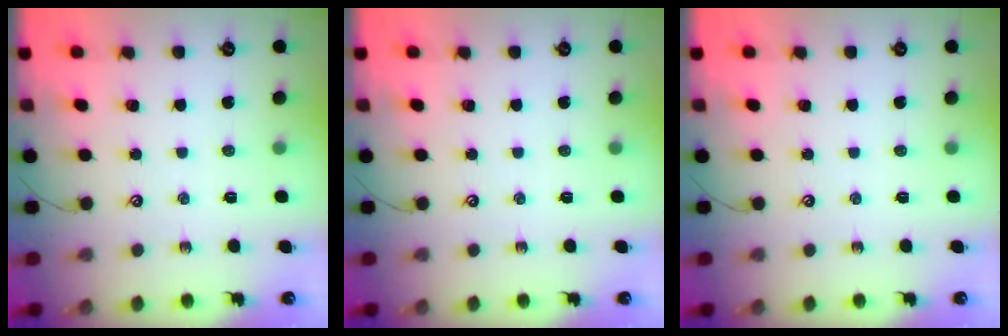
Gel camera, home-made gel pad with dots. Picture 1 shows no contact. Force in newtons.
{"total": 0.0}
{"total": 0.0}